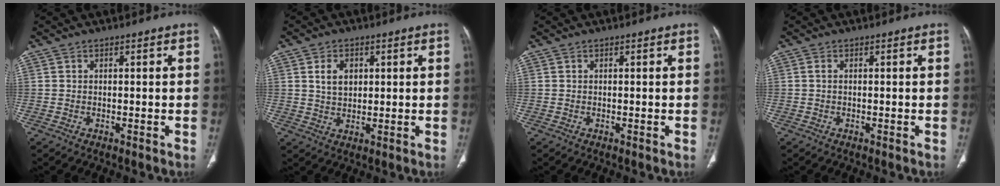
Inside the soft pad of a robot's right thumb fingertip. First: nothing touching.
{"total": 4.8, "force": [1.5, 3.3, 3.1], "torque": [-0.037, -0.006, 0.030]}
{"total": 0.0}
{"total": 0.5, "force": [0.0, 0.2, 0.5], "torque": [-0.013, -0.001, -0.001]}